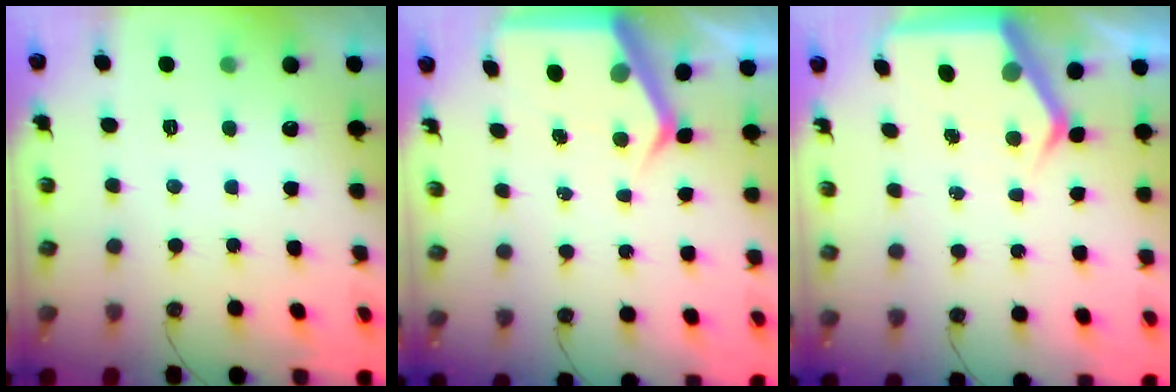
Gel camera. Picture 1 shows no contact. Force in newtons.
{"total": 5.8, "press": 5.8, "slide": 0.3}
{"total": 5.8, "press": 5.8, "slide": 0.6}